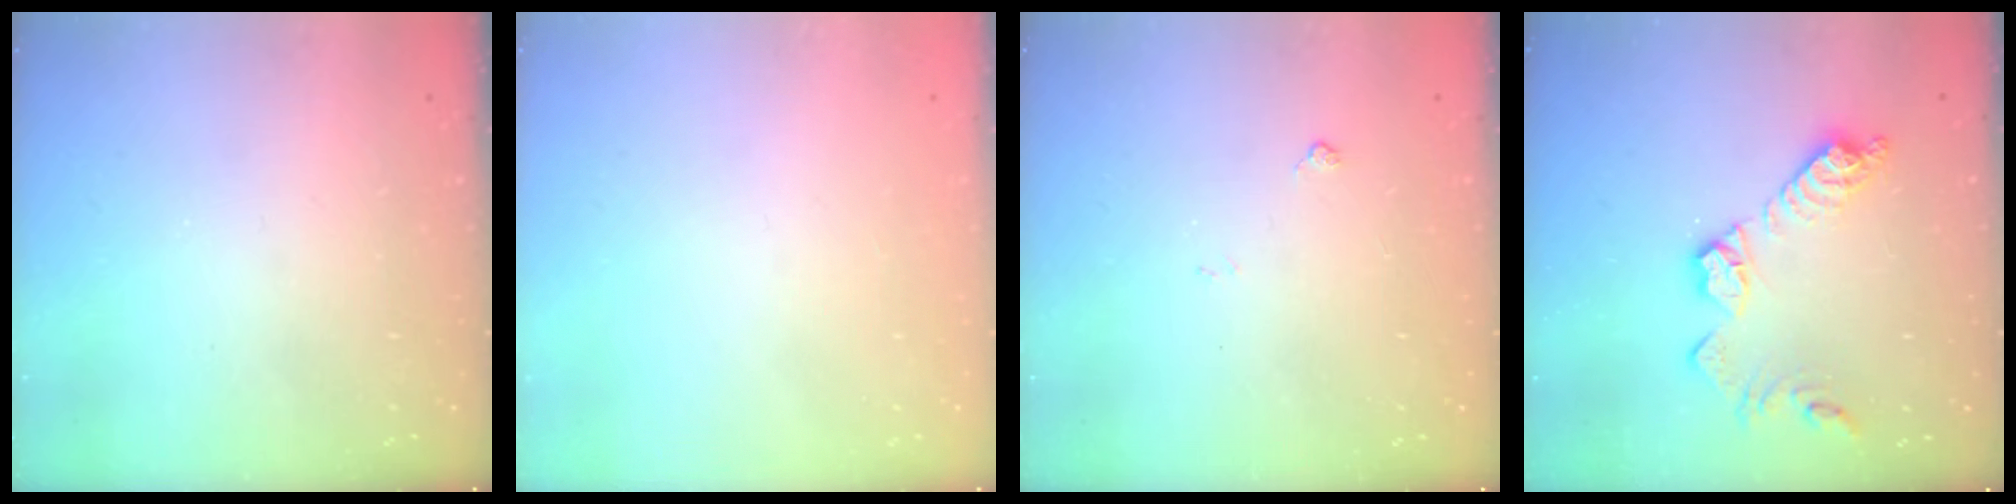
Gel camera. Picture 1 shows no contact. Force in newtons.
{"total": 0.0}
{"total": 3.8, "press": 3.7, "slide": 0.7}
{"total": 14.3, "press": 14.3, "slide": 1.0}